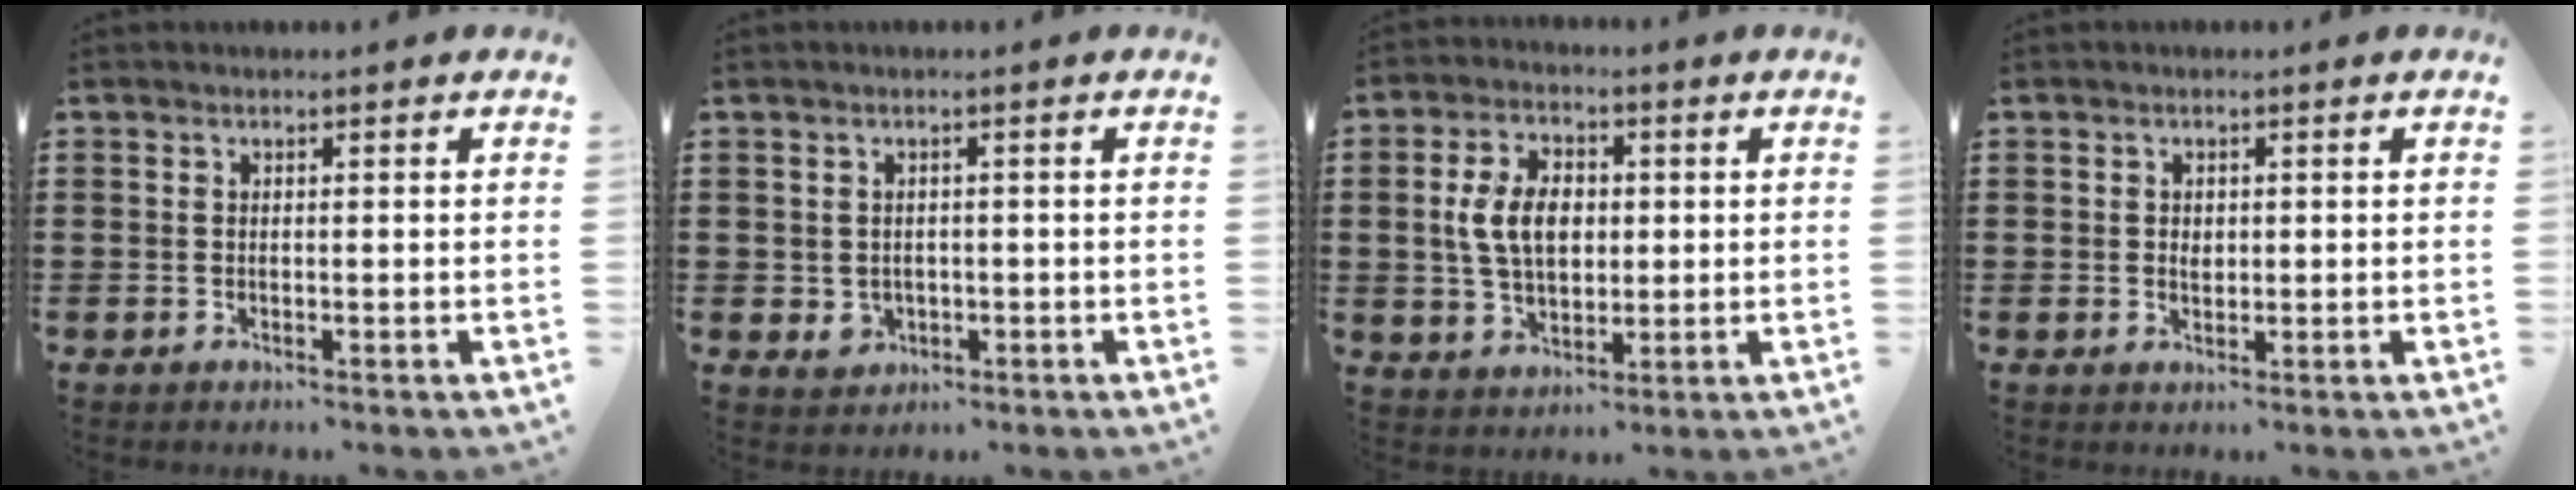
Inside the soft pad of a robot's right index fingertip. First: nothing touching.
{"total": 1.9, "force": [-0.3, 1.7, 0.8], "torque": [-0.021, 0.004, -0.008]}
{"total": 7.9, "force": [0.7, 5.1, 6.0], "torque": [-0.137, 0.009, 0.004]}
{"total": 1.2, "force": [0.2, 0.9, 0.8], "torque": [-0.017, 0.006, 0.002]}